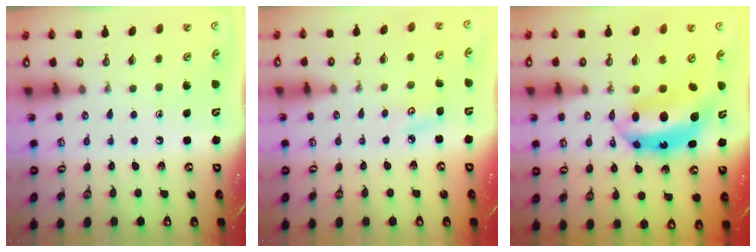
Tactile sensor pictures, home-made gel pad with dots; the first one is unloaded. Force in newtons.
{"total": 3.7, "press": 3.6, "slide": 0.4}
{"total": 10.1, "press": 10.1, "slide": 0.9}